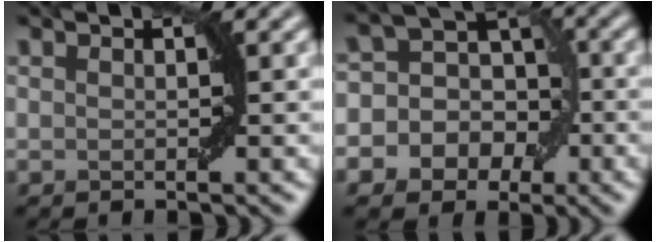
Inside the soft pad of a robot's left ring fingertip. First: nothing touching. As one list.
[{"total": 9.4, "force": [-2.1, 8.3, 3.9], "torque": [-0.051, 0.035, -0.072]}]